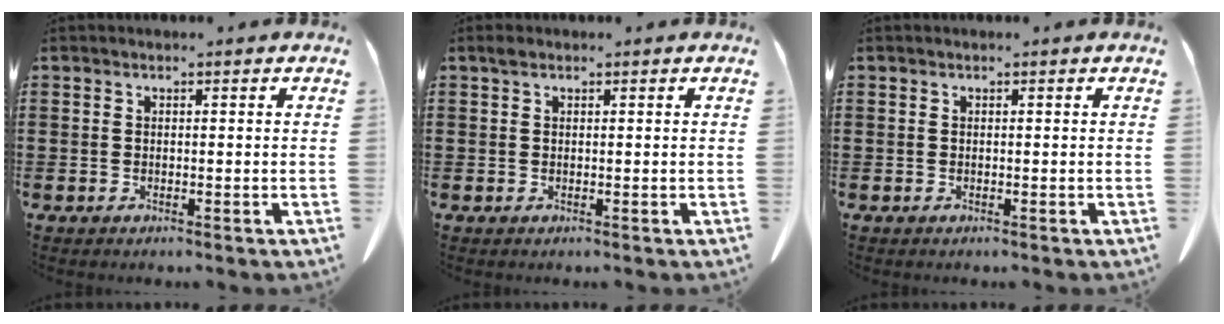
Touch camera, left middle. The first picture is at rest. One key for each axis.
{"total": 0.7, "fx": 0.4, "fy": 0.4, "fz": 0.4, "tx": -0.011, "ty": 0.001, "tz": 0.009}
{"total": 0.0}